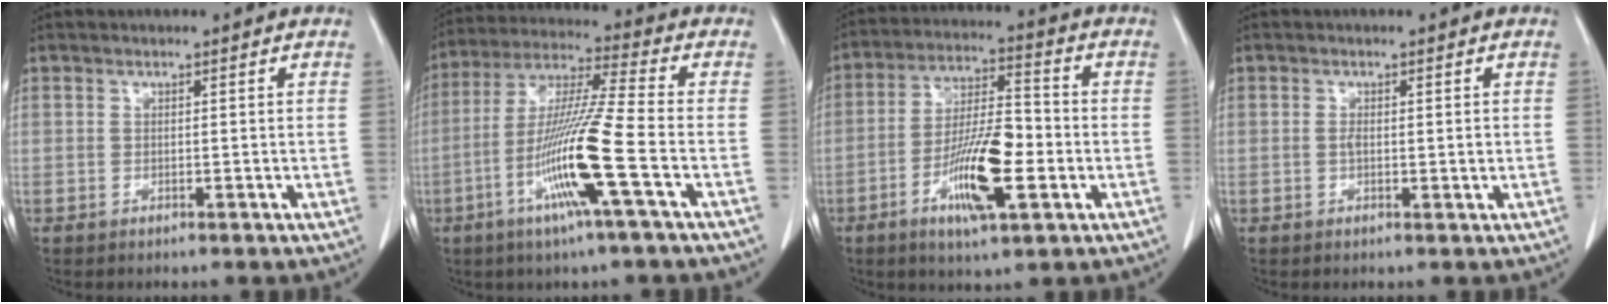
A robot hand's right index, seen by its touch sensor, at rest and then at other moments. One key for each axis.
{"total": 14.6, "fx": -5.2, "fy": -1.1, "fz": 13.6, "tx": -0.279, "ty": -0.014, "tz": -0.105}
{"total": 12.6, "fx": -4.3, "fy": 2.7, "fz": 11.5, "tx": -0.222, "ty": -0.005, "tz": -0.073}
{"total": 1.4, "fx": -0.2, "fy": 0.4, "fz": 1.3, "tx": -0.032, "ty": -0.001, "tz": -0.001}